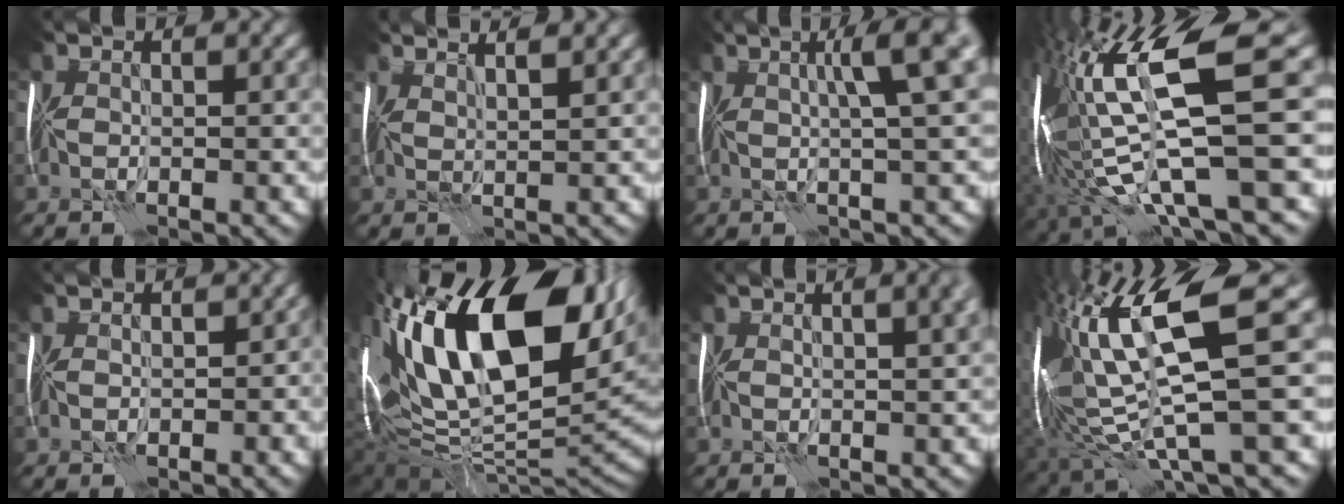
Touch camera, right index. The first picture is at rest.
{"total": 3.8, "force": [2.7, 1.1, 2.5], "torque": [-0.017, 0.022, 0.017]}
{"total": 6.9, "force": [2.0, 1.1, 6.5], "torque": [-0.069, 0.021, 0.028]}
{"total": 15.4, "force": [0.5, 3.3, 15.1], "torque": [-0.298, -0.002, 0.027]}
{"total": 2.1, "force": [-0.2, 1.5, 1.6], "torque": [-0.004, -0.003, 0.002]}
{"total": 19.3, "force": [5.5, 9.1, 16.1], "torque": [-0.277, 0.018, 0.097]}
{"total": 6.2, "force": [2.2, 2.9, 5.1], "torque": [-0.029, 0.036, 0.001]}
{"total": 14.3, "force": [3.1, 3.1, 13.6], "torque": [-0.253, 0.002, 0.066]}